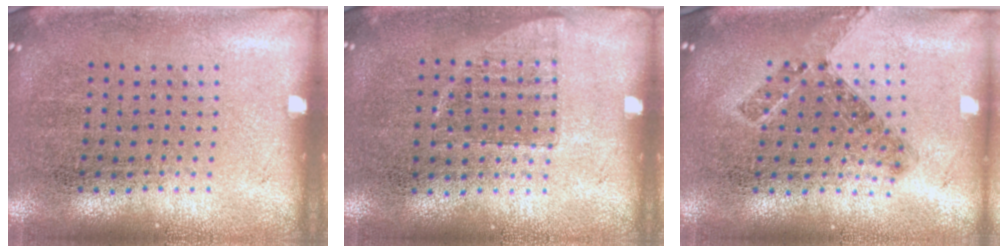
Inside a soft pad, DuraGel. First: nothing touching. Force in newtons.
{"total": 0.7, "press": 0.7, "slide": 0.3}
{"total": 0.8, "press": 0.8, "slide": 0.2}